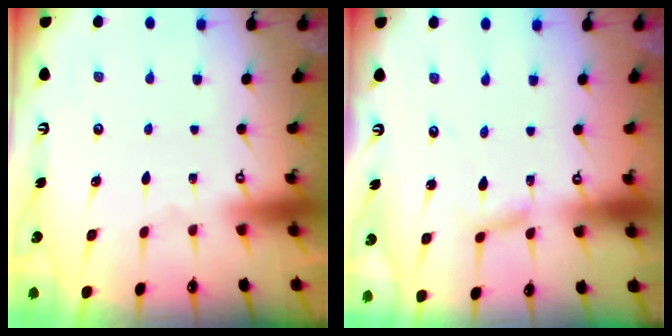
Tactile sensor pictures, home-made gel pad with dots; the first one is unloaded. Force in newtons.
{"total": 2.3, "press": 2.3, "slide": 0.1}